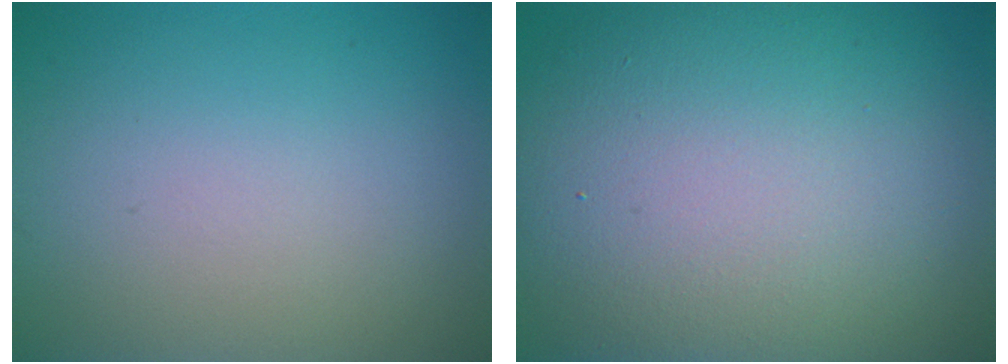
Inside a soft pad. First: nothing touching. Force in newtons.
{"total": 15.2, "press": 15.1, "slide": 1.1}